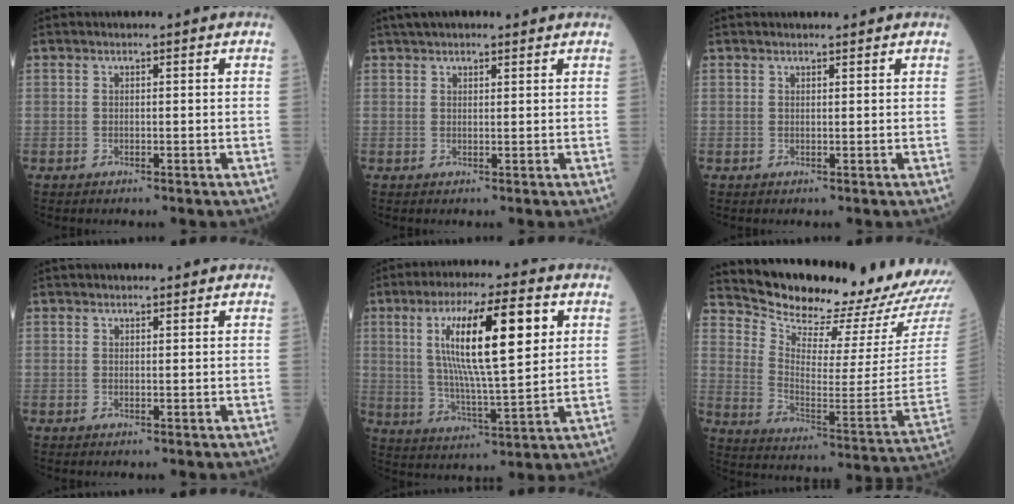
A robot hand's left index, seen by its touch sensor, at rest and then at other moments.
{"total": 5.4, "force": [4.5, 1.3, 2.8], "torque": [-0.043, 0.034, 0.069]}
{"total": 2.0, "force": [1.8, 0.0, 0.8], "torque": [-0.009, 0.008, 0.022]}
{"total": 2.7, "force": [2.5, 0.4, 1.0], "torque": [-0.011, 0.021, 0.029]}
{"total": 15.6, "force": [4.4, 2.2, 14.8], "torque": [-0.274, 0.007, 0.075]}
{"total": 21.8, "force": [20.7, 0.7, 6.6], "torque": [-0.135, -0.121, 0.289]}